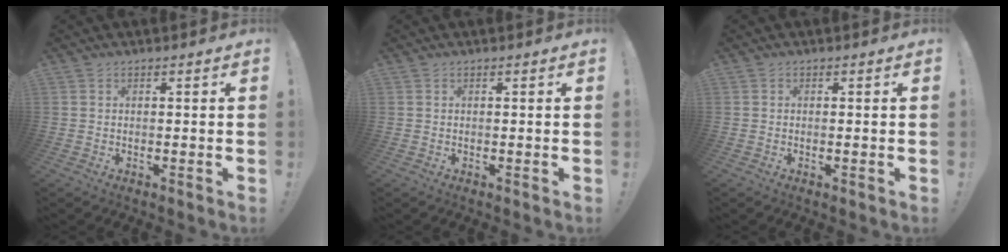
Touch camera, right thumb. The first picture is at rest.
{"total": 0.0}
{"total": 0.5, "force": [-0.2, -0.2, 0.5], "torque": [-0.006, -0.002, -0.003]}